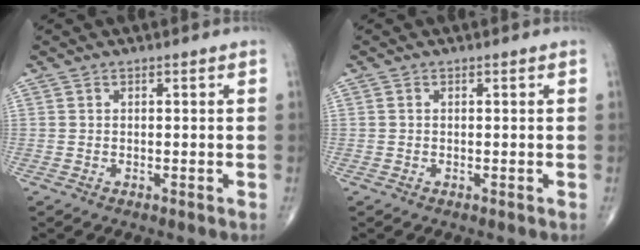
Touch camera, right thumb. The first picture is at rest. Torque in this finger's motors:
{"motor_torque": [-0.28, -0.03, -0.22, -0.05, 0.02]}